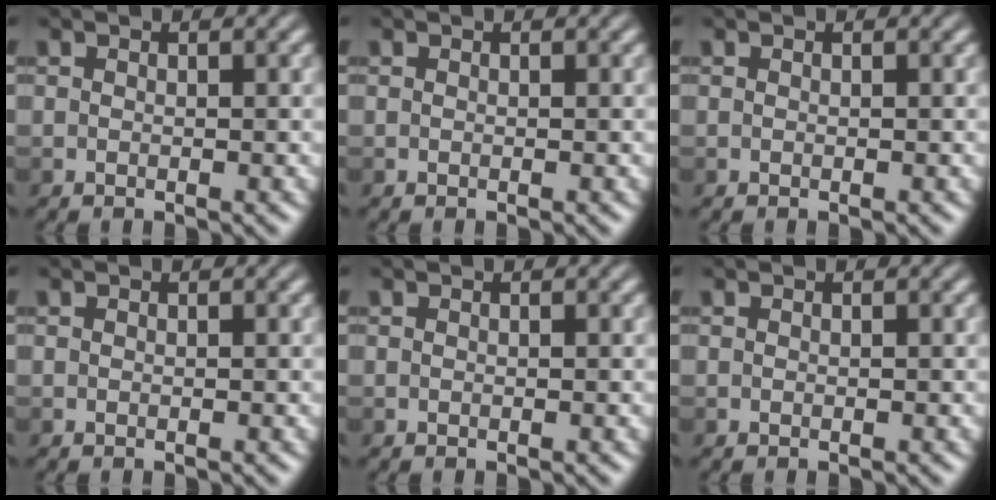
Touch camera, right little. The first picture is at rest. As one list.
[{"total": 0.0}, {"total": 0.0}, {"total": 0.0}, {"total": 0.0}, {"total": 0.0}]